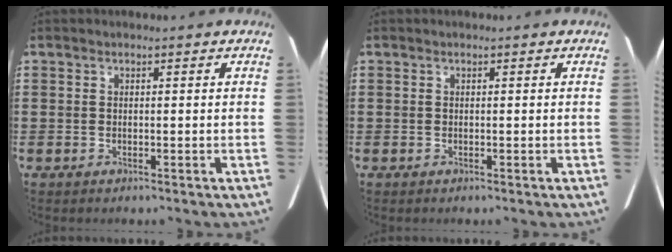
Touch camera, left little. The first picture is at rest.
{"total": 0.0}